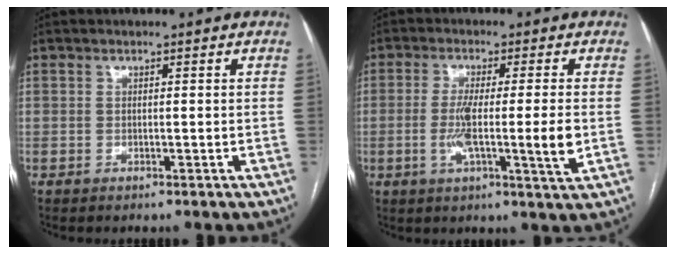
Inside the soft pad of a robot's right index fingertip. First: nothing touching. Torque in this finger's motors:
{"motor_torque": [1.73, -0.26, 0.86, 0.18]}